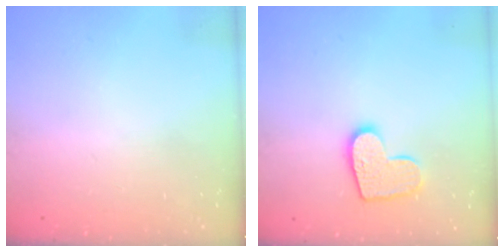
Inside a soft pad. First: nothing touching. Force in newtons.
{"total": 11.6, "press": 11.5, "slide": 0.5}